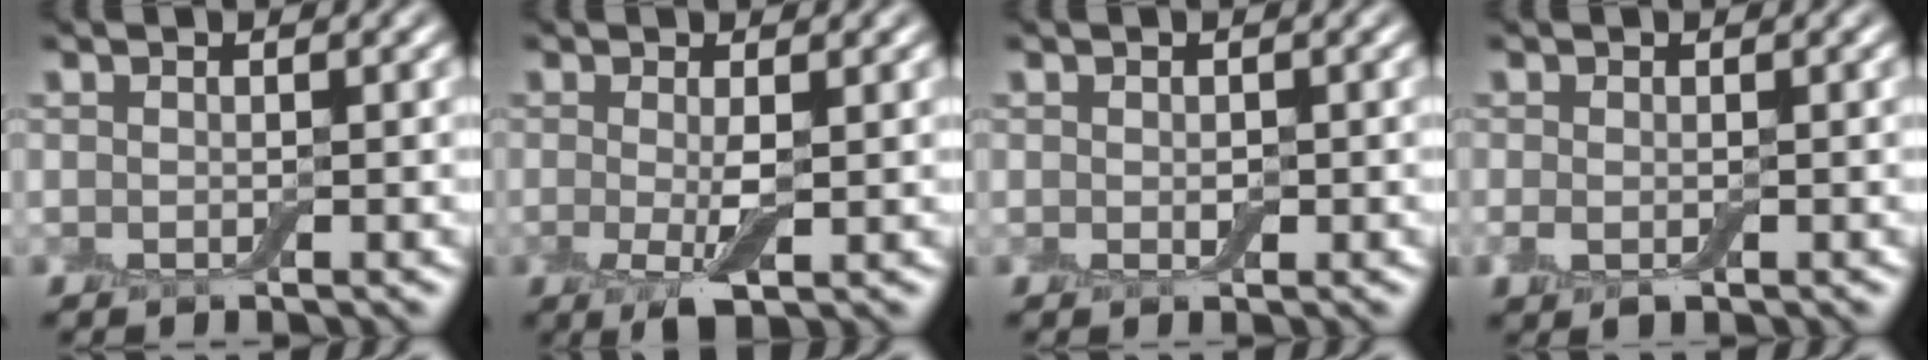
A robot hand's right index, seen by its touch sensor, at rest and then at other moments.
{"total": 2.7, "force": [-0.2, 0.5, 2.7], "torque": [-0.054, -0.009, -0.004]}
{"total": 0.8, "force": [-0.1, 0.5, 0.5], "torque": [-0.008, -0.003, -0.001]}
{"total": 1.4, "force": [-0.4, 0.8, 1.1], "torque": [-0.024, -0.005, -0.005]}